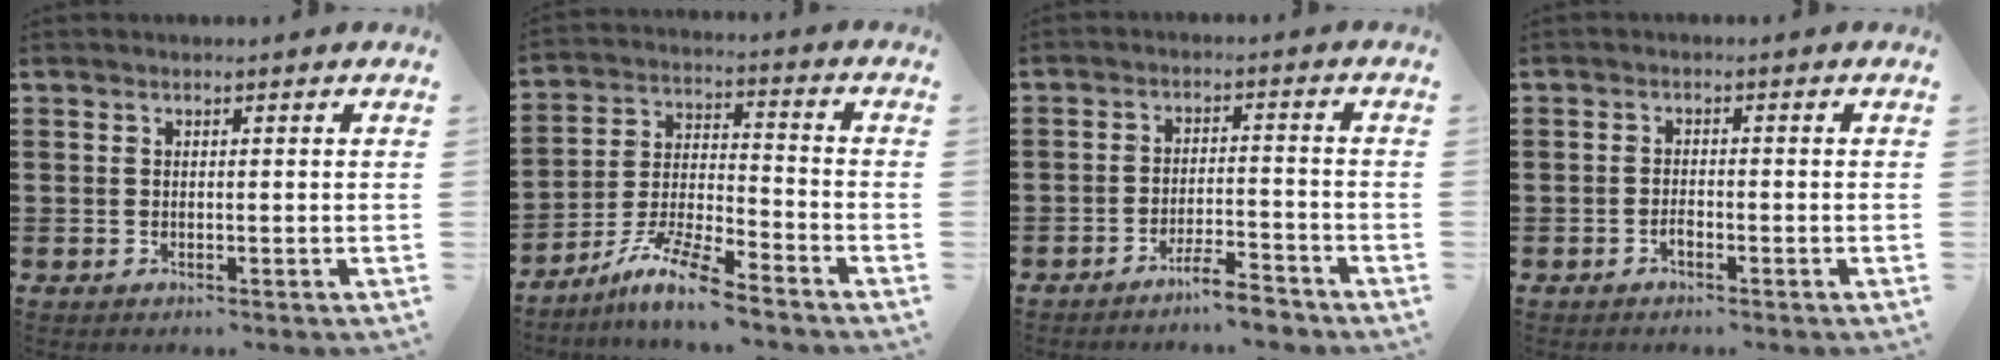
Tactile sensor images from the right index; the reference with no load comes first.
{"total": 9.2, "force": [-7.6, 0.8, 5.1], "torque": [-0.109, 0.002, -0.149]}
{"total": 4.7, "force": [-4.3, 0.2, 2.0], "torque": [-0.034, 0.003, -0.081]}
{"total": 1.3, "force": [-1.0, 0.4, 0.6], "torque": [-0.015, -0.004, -0.018]}